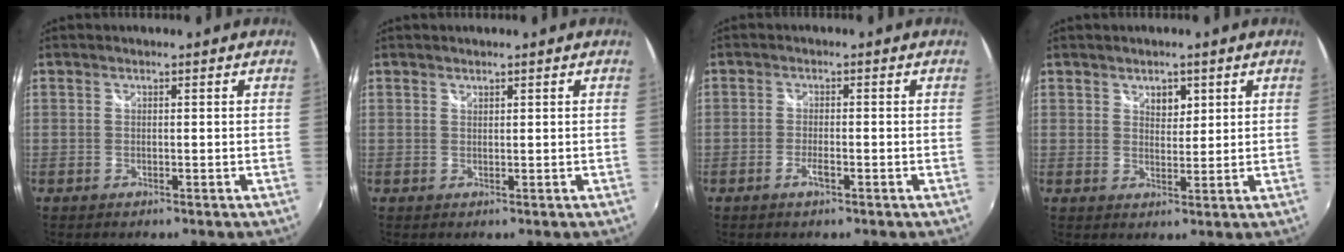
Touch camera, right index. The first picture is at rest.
{"total": 0.6, "force": [0.5, 0.1, 0.0], "torque": [0.001, 0.000, 0.010]}
{"total": 2.1, "force": [-1.2, 0.5, 1.7], "torque": [-0.040, -0.003, -0.024]}
{"total": 2.9, "force": [1.7, 1.9, 1.5], "torque": [-0.016, 0.003, 0.028]}